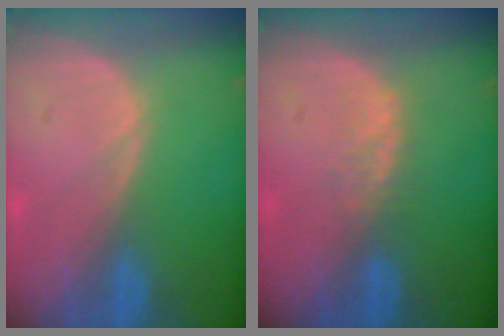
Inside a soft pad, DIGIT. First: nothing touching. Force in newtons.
{"total": 1.9, "press": 1.8, "slide": 0.5}